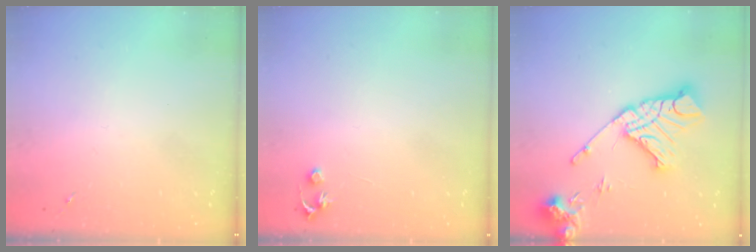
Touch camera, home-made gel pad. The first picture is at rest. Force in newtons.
{"total": 3.5, "press": 3.5, "slide": 0.3}
{"total": 19.0, "press": 18.8, "slide": 2.3}